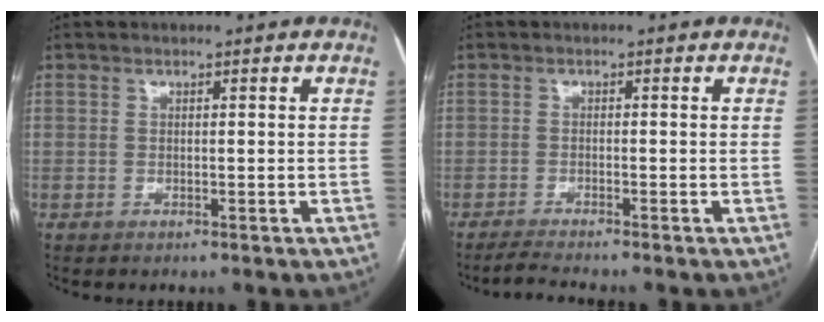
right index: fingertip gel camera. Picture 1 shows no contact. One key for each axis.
{"total": 2.8, "fx": -2.6, "fy": -0.8, "fz": 1.0, "tx": -0.023, "ty": -0.012, "tz": -0.051}